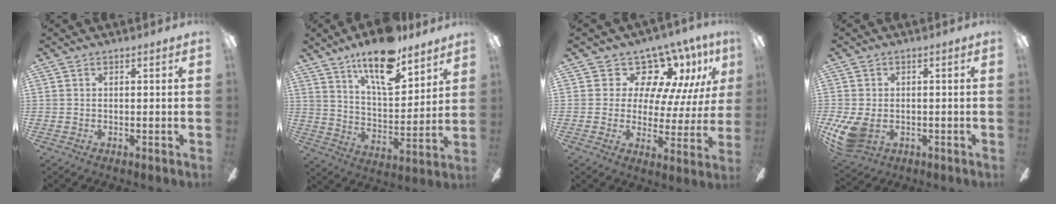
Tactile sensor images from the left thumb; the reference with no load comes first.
{"total": 16.6, "force": [12.2, 5.7, 9.7], "torque": [-0.164, -0.069, 0.208]}
{"total": 11.6, "force": [8.1, 6.8, 4.9], "torque": [-0.091, -0.056, 0.148]}
{"total": 8.6, "force": [-2.1, 5.9, 5.8], "torque": [-0.129, -0.002, -0.035]}